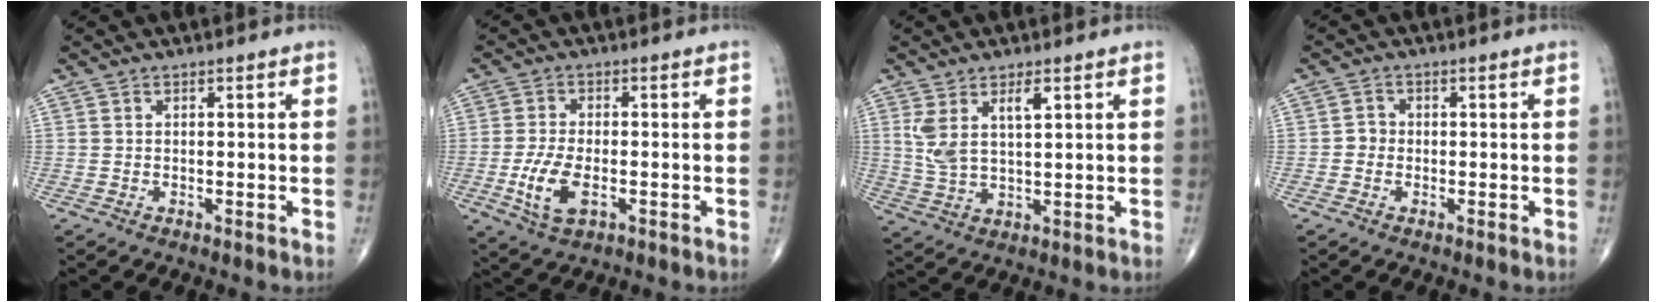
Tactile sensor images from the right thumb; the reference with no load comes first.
{"total": 7.6, "force": [-2.1, 3.7, 6.3], "torque": [-0.134, 0.001, -0.036]}
{"total": 7.1, "force": [2.9, 2.8, 5.9], "torque": [-0.119, -0.008, 0.066]}
{"total": 1.8, "force": [-0.4, 1.7, 0.6], "torque": [0.002, 0.007, -0.012]}